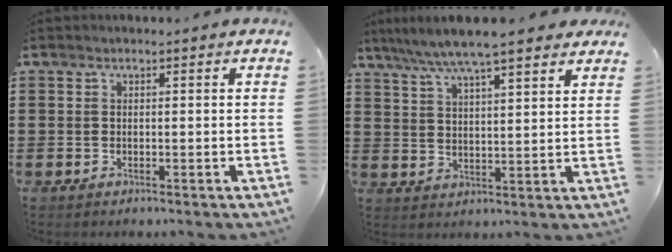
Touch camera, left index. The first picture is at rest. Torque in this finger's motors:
{"motor_torque": [2.14, 0.00, 1.05, 0.21]}